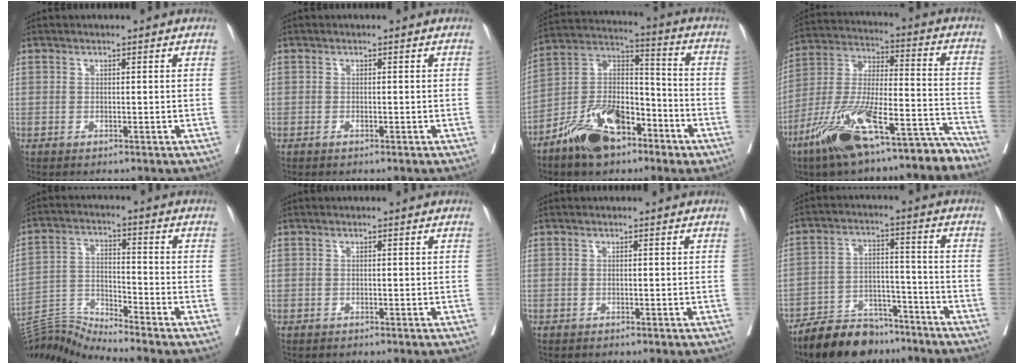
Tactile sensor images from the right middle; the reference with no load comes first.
{"total": 0.6, "force": [-0.4, 0.2, 0.4], "torque": [-0.008, 0.000, -0.005]}
{"total": 14.5, "force": [-8.5, 6.9, 9.5], "torque": [-0.181, 0.016, -0.151]}
{"total": 19.3, "force": [-13.9, 4.3, 12.7], "torque": [-0.236, 0.007, -0.246]}
{"total": 8.0, "force": [-7.3, -3.0, -0.6], "torque": [-0.006, 0.010, -0.139]}
{"total": 0.0}
{"total": 0.0}
{"total": 11.0, "force": [-9.5, 4.3, 3.6], "torque": [-0.058, 0.011, -0.162]}